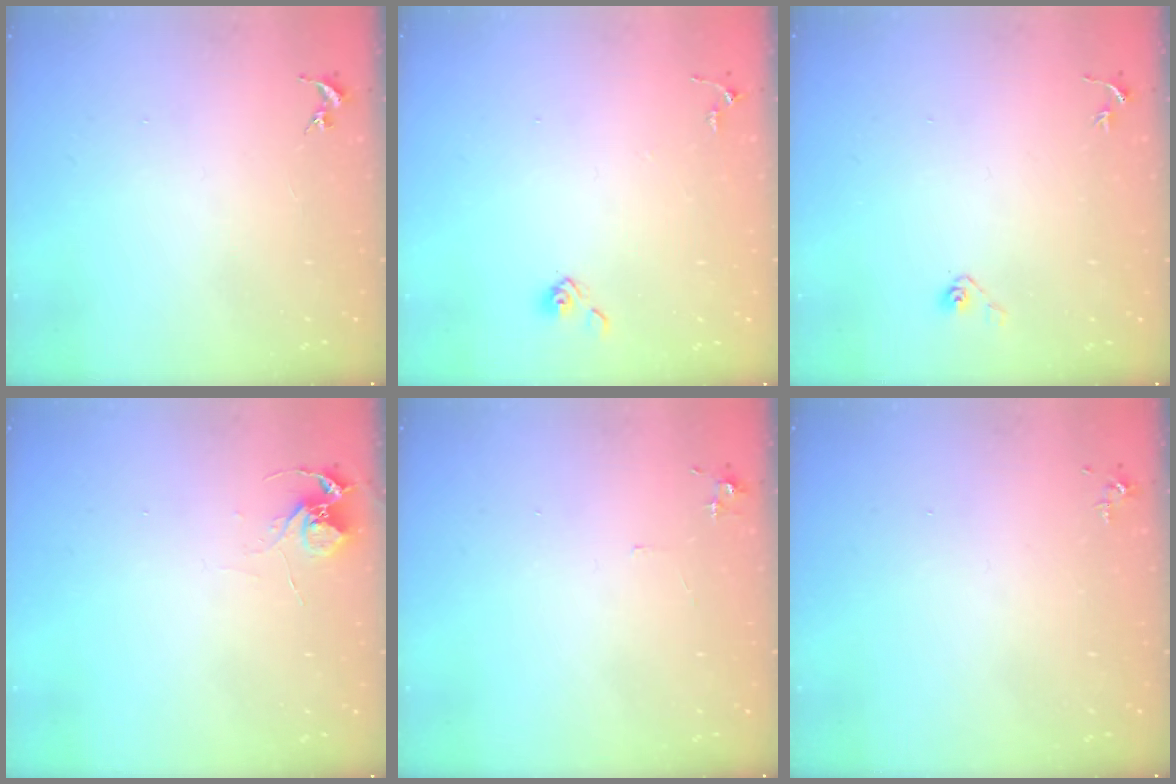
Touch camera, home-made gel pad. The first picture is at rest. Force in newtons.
{"total": 5.3, "press": 5.3, "slide": 0.6}
{"total": 3.6, "press": 3.3, "slide": 1.5}
{"total": 6.5, "press": 6.5, "slide": 0.4}
{"total": 5.2, "press": 5.1, "slide": 0.7}
{"total": 3.2, "press": 3.2, "slide": 0.5}